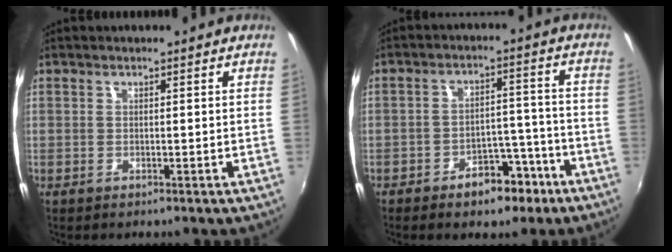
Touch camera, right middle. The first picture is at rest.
{"total": 8.2, "force": [-5.6, 4.5, 4.0], "torque": [-0.066, 0.024, -0.067]}